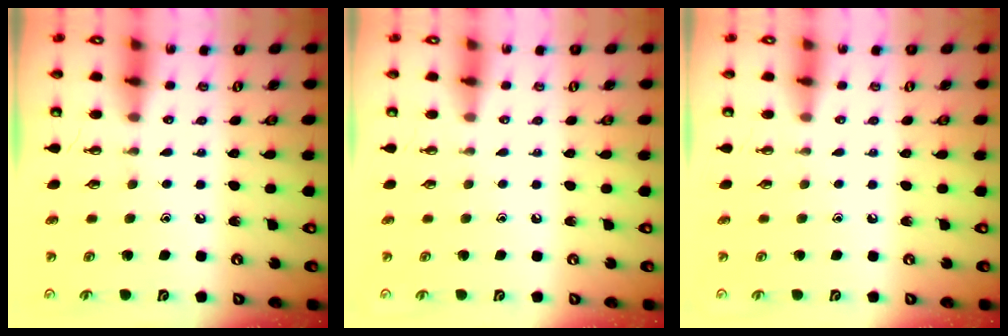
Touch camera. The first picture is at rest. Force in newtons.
{"total": 0.0}
{"total": 0.0}